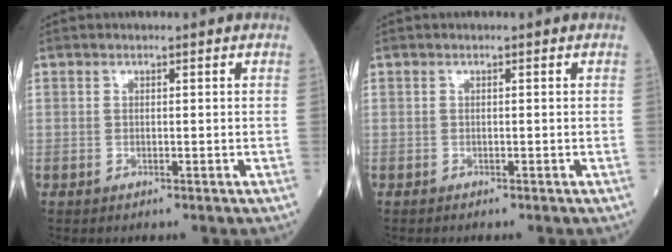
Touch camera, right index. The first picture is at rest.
{"total": 0.0}